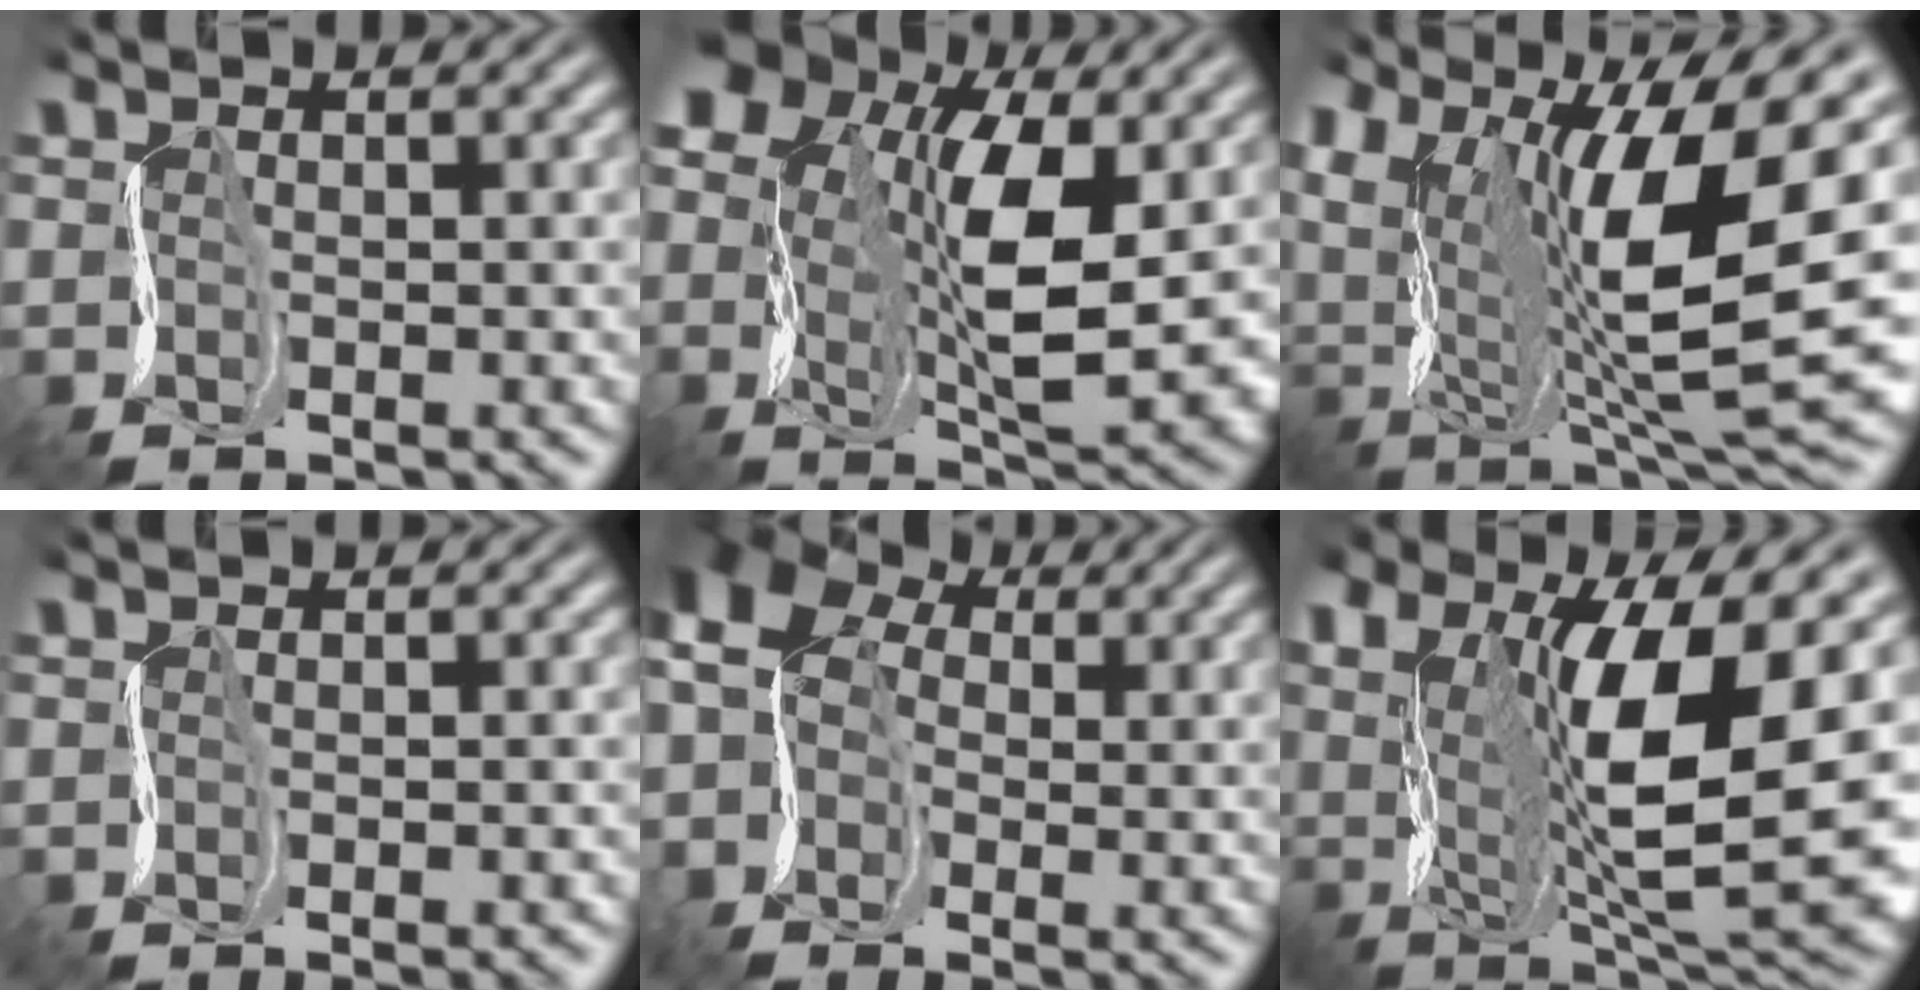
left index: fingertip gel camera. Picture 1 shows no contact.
{"total": 11.4, "force": [1.2, 6.3, 9.4], "torque": [-0.185, -0.013, 0.020]}
{"total": 16.1, "force": [2.8, 6.6, 14.4], "torque": [-0.256, 0.012, 0.046]}
{"total": 1.6, "force": [-1.5, 0.1, 0.5], "torque": [0.002, 0.003, -0.023]}
{"total": 7.8, "force": [-0.4, 6.1, 4.8], "torque": [-0.086, 0.025, -0.041]}
{"total": 14.6, "force": [1.2, 5.5, 13.5], "torque": [-0.231, -0.005, 0.023]}